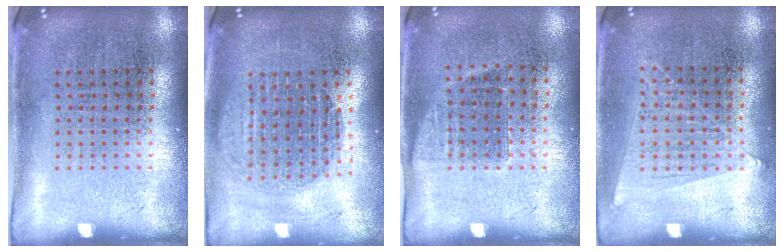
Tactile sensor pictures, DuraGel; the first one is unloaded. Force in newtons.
{"total": 1.6, "press": 1.3, "slide": 0.9}
{"total": 0.9, "press": 0.7, "slide": 0.5}
{"total": 1.1, "press": 1.0, "slide": 0.4}